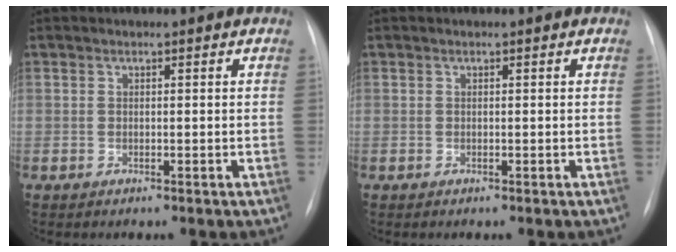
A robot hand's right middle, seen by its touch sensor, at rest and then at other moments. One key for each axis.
{"total": 0.0}